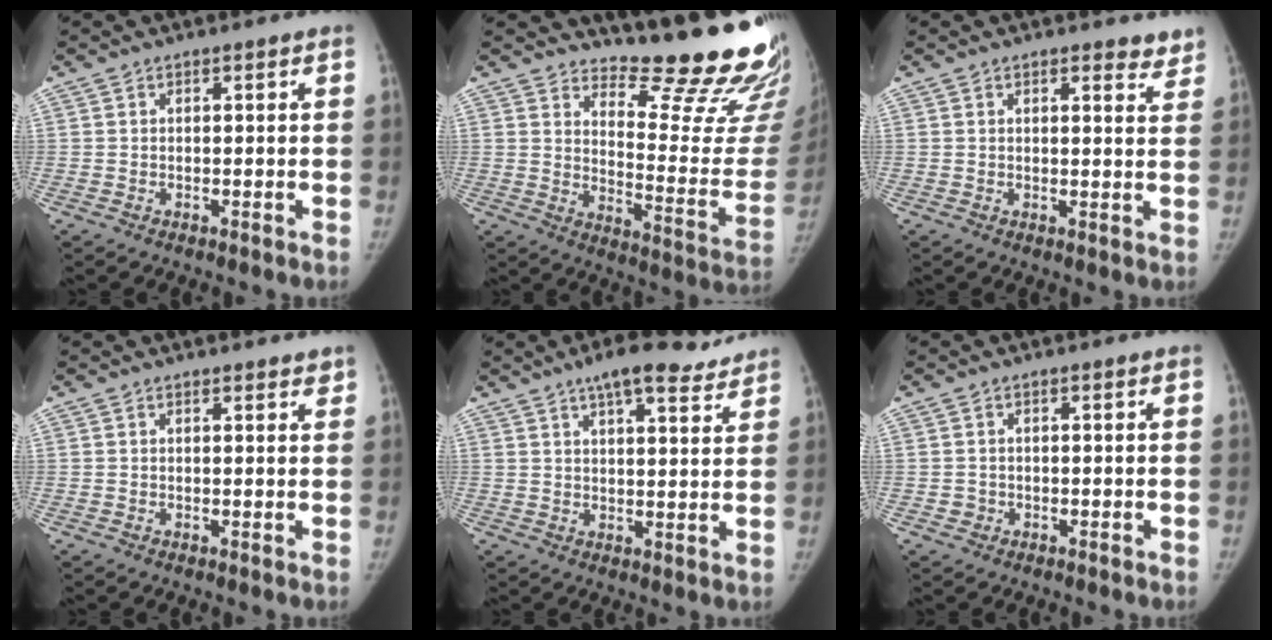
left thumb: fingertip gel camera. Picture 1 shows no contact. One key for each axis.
{"total": 20.6, "fx": 18.5, "fy": 3.6, "fz": 8.4, "tx": -0.071, "ty": -0.202, "tz": 0.238}
{"total": 4.3, "fx": 3.5, "fy": 1.5, "fz": 2.0, "tx": 0.003, "ty": -0.017, "tz": 0.036}
{"total": 2.4, "fx": 2.1, "fy": 0.8, "fz": 0.9, "tx": 0.006, "ty": -0.004, "tz": 0.022}
{"total": 12.1, "fx": 9.0, "fy": 3.6, "fz": 7.3, "tx": -0.084, "ty": -0.028, "tz": 0.126}
{"total": 1.2, "fx": -0.5, "fy": 1.1, "fz": -0.1, "tx": 0.010, "ty": 0.005, "tz": -0.006}